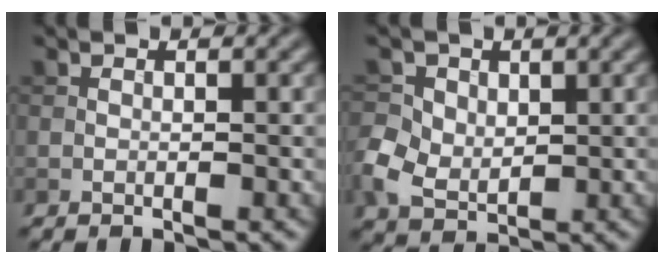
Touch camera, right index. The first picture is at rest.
{"total": 4.4, "force": [0.2, 3.7, 2.5], "torque": [-0.060, 0.000, 0.004]}